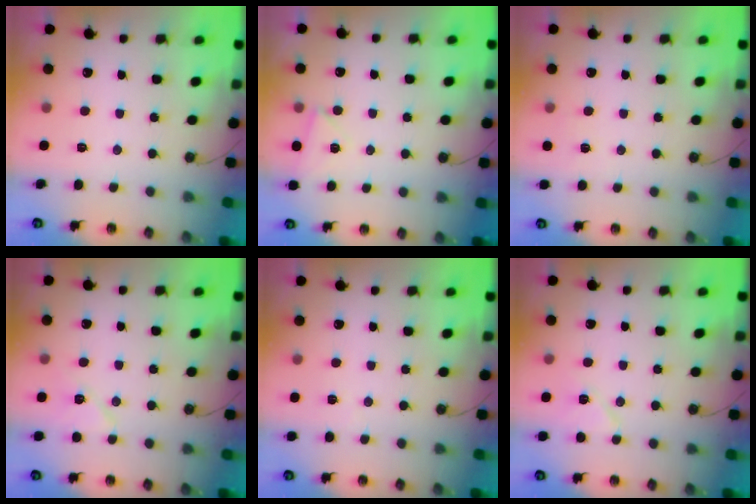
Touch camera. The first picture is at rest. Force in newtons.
{"total": 4.9, "press": 4.3, "slide": 2.4}
{"total": 2.5, "press": 2.4, "slide": 0.4}
{"total": 8.6, "press": 8.0, "slide": 3.2}
{"total": 2.0, "press": 1.9, "slide": 0.8}
{"total": 7.2, "press": 7.2, "slide": 0.8}